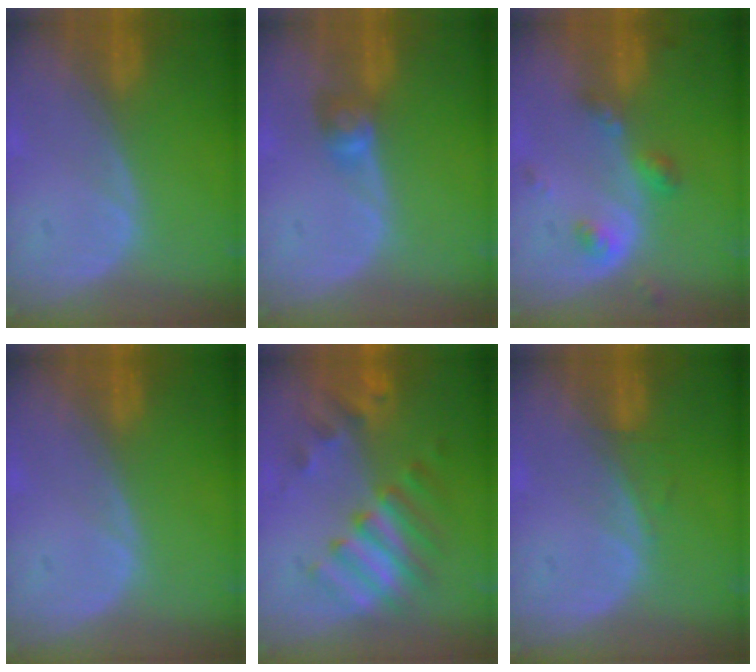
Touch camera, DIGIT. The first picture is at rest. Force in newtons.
{"total": 2.7, "press": 2.4, "slide": 1.2}
{"total": 4.7, "press": 4.2, "slide": 2.1}
{"total": 0.0}
{"total": 8.5, "press": 7.9, "slide": 3.0}
{"total": 1.2, "press": 1.2, "slide": 0.1}